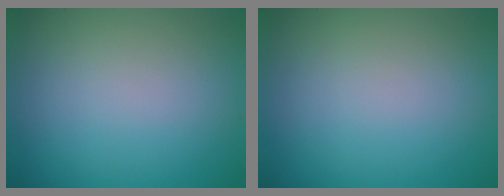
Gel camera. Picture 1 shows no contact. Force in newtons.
{"total": 0.0}